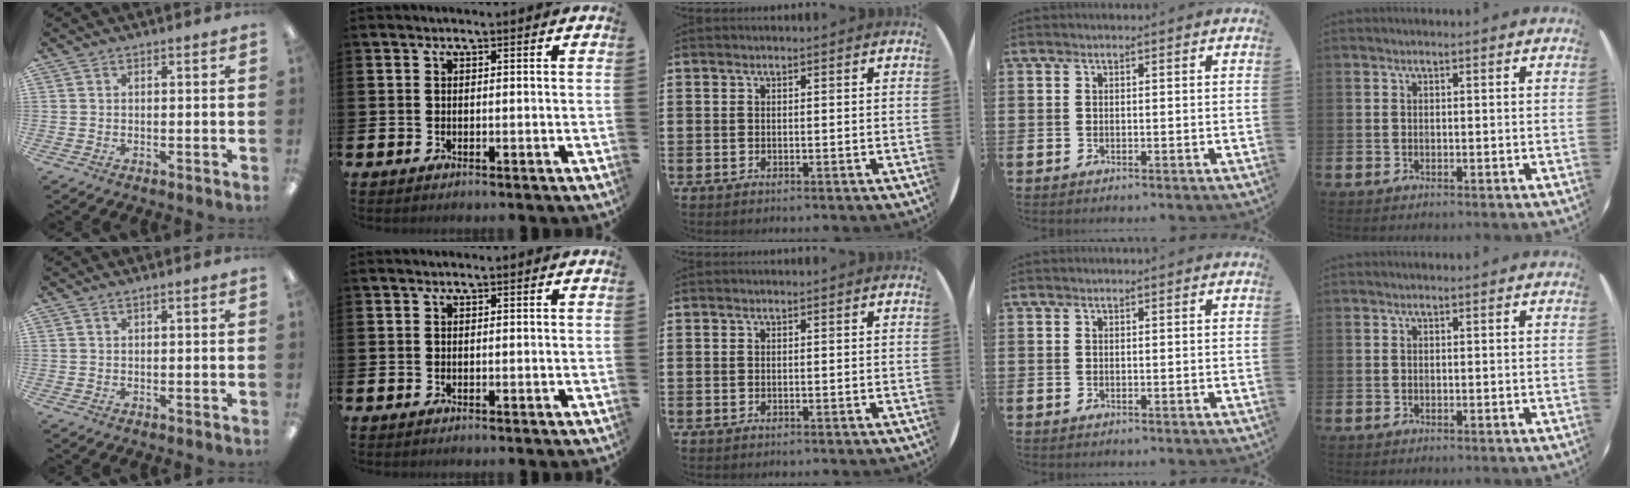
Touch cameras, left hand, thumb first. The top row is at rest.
{"thumb": {"total": 0.7, "force": [0.4, 0.0, 0.6], "torque": [-0.011, 0.000, 0.006]}}